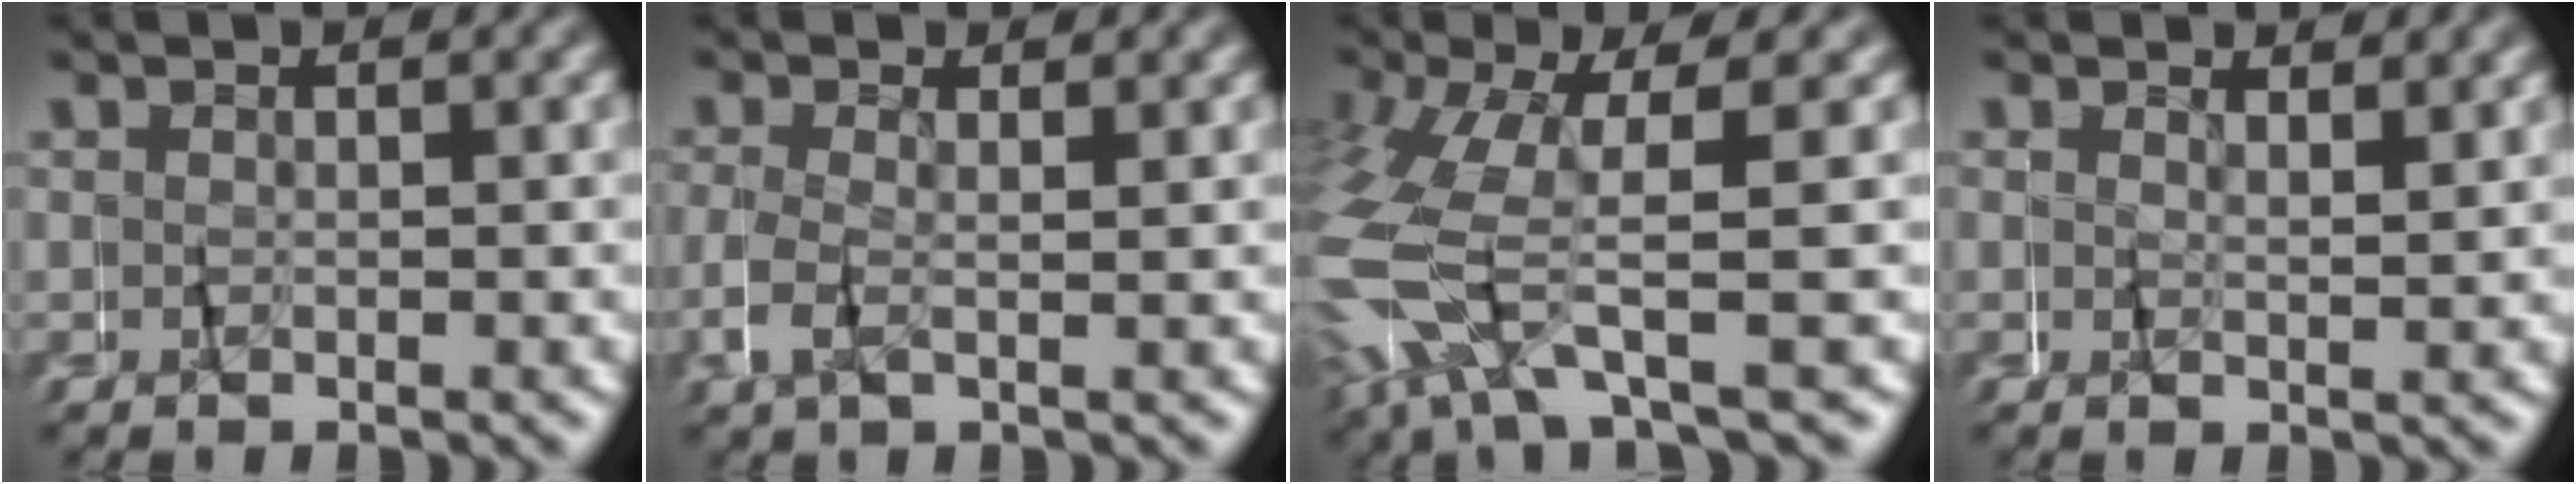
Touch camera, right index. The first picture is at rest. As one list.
[{"total": 1.6, "force": [-1.0, 0.4, 1.2], "torque": [-0.034, -0.007, -0.016]}, {"total": 7.0, "force": [-2.0, 3.4, 5.8], "torque": [-0.163, -0.022, -0.024]}, {"total": 1.5, "force": [1.2, -0.9, -0.2], "torque": [-0.002, 0.000, 0.018]}]